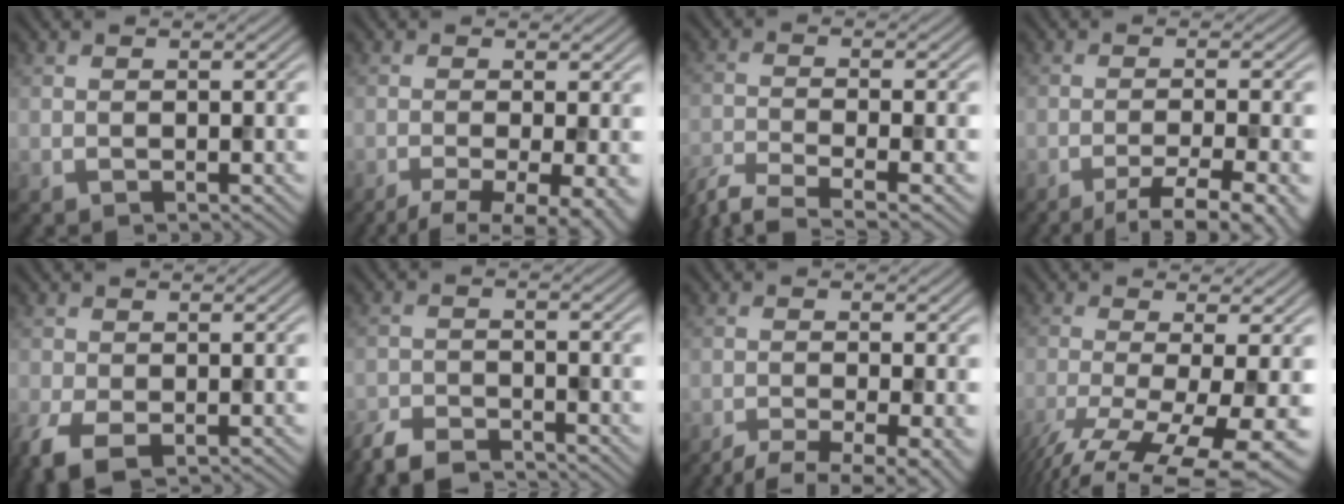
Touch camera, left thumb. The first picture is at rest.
{"total": 7.2, "force": [-3.5, 1.9, 6.1], "torque": [-0.084, -0.009, -0.051]}
{"total": 6.4, "force": [-5.0, 1.2, 3.9], "torque": [-0.075, -0.015, -0.097]}
{"total": 6.5, "force": [-4.1, 0.9, 4.9], "torque": [-0.070, 0.002, -0.065]}
{"total": 4.8, "force": [-2.4, 2.7, 3.2], "torque": [-0.083, -0.020, -0.049]}
{"total": 5.1, "force": [-4.6, 1.1, 1.8], "torque": [-0.035, -0.010, -0.095]}
{"total": 6.8, "force": [-4.6, 1.4, 4.8], "torque": [-0.065, -0.011, -0.073]}
{"total": 11.8, "force": [-5.9, 3.3, 9.7], "torque": [-0.184, -0.028, -0.078]}